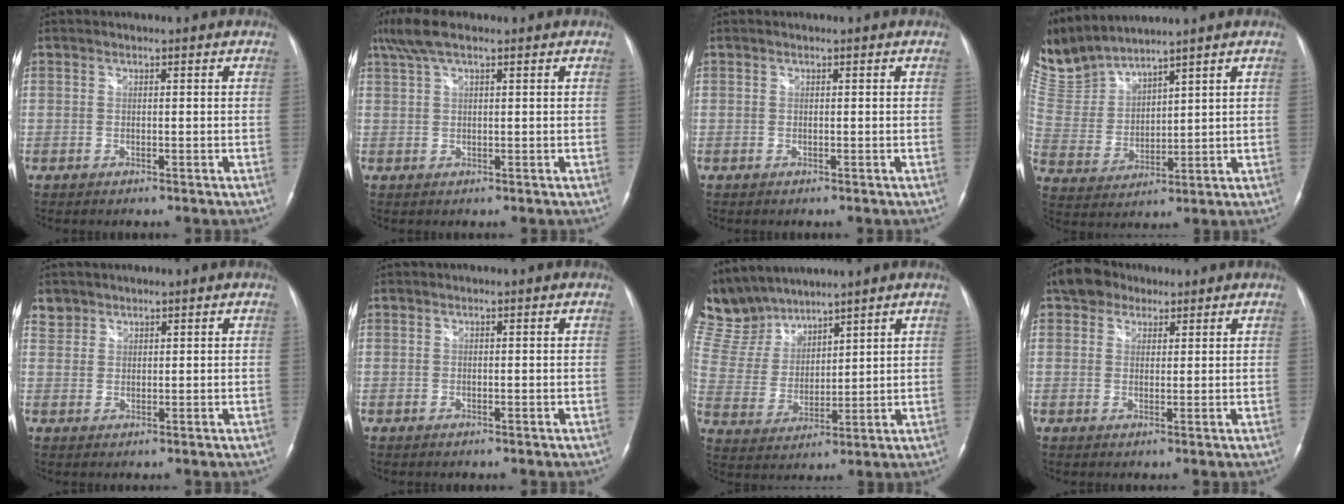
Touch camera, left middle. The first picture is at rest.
{"total": 5.3, "force": [3.6, 1.3, 3.7], "torque": [-0.085, 0.030, 0.069]}
{"total": 0.0}
{"total": 11.7, "force": [11.3, 1.1, 2.7], "torque": [-0.086, 0.009, 0.251]}
{"total": 2.3, "force": [1.8, 1.4, -0.3], "torque": [0.012, 0.007, 0.030]}
{"total": 0.0}
{"total": 10.7, "force": [10.1, 2.9, 2.0], "torque": [-0.065, 0.017, 0.219]}
{"total": 4.6, "force": [3.1, 3.2, 1.3], "torque": [-0.026, 0.022, 0.056]}